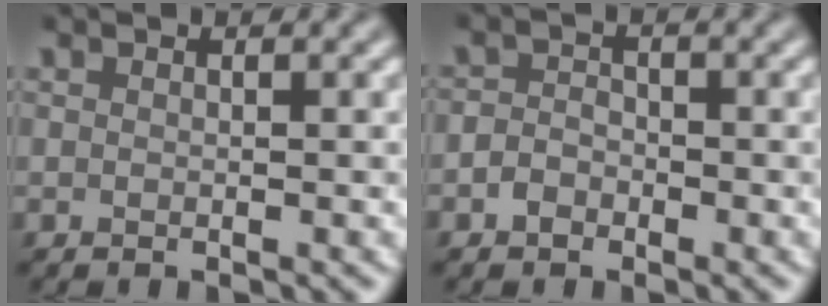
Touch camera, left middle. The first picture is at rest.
{"total": 1.6, "force": [-1.1, 1.2, 0.3], "torque": [-0.003, 0.003, -0.024]}